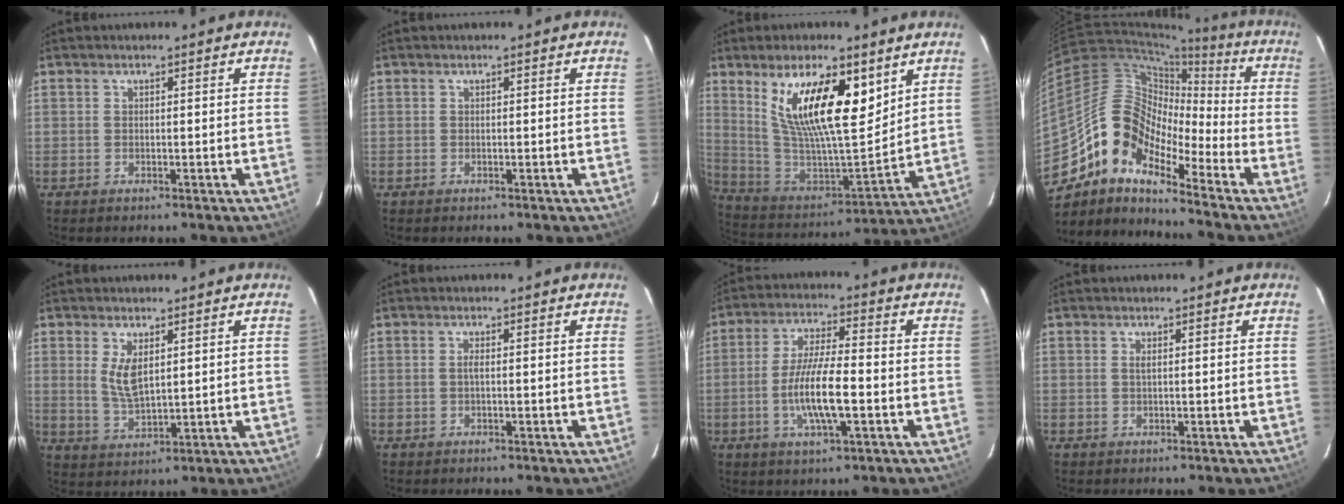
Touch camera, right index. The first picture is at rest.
{"total": 0.0}
{"total": 19.5, "force": [9.6, 6.5, 15.6], "torque": [-0.281, 0.000, 0.185]}
{"total": 12.4, "force": [-8.8, 5.9, 6.5], "torque": [-0.104, 0.021, -0.190]}
{"total": 5.5, "force": [1.7, 2.3, 4.6], "torque": [-0.085, -0.008, 0.040]}
{"total": 0.7, "force": [-0.1, -0.1, 0.7], "torque": [-0.014, 0.002, -0.004]}
{"total": 10.1, "force": [-2.7, 1.9, 9.6], "torque": [-0.186, -0.005, -0.049]}
{"total": 0.5, "force": [0.1, -0.1, 0.5], "torque": [-0.011, 0.001, 0.002]}